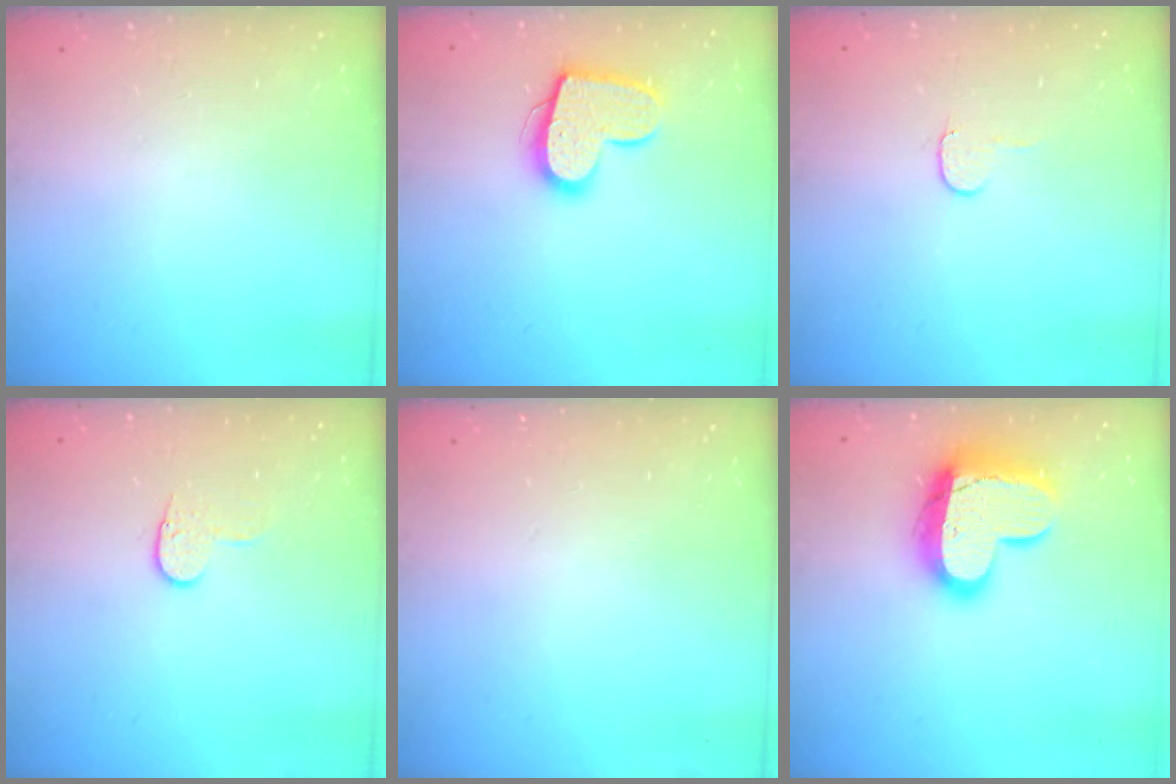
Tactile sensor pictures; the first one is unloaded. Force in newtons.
{"total": 13.9, "press": 13.9, "slide": 0.9}
{"total": 4.4, "press": 4.4, "slide": 0.3}
{"total": 5.3, "press": 5.2, "slide": 0.5}
{"total": 0.0}
{"total": 17.3, "press": 17.2, "slide": 1.4}